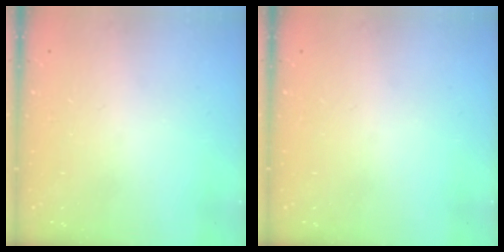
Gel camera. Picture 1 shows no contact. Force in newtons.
{"total": 0.0}